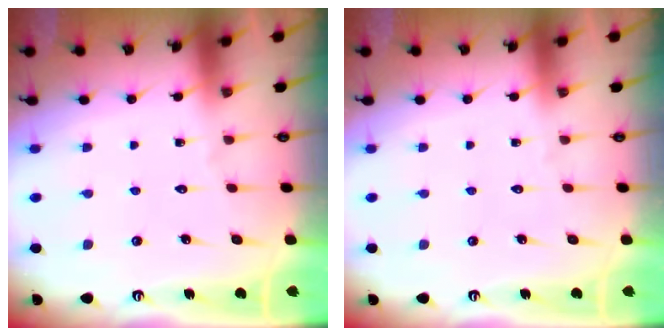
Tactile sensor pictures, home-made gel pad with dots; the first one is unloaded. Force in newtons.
{"total": 0.0}